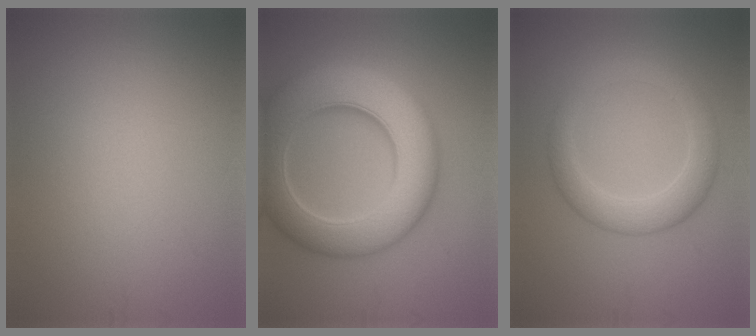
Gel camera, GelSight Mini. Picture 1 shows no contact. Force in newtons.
{"total": 11.4, "press": 11.4, "slide": 0.3}
{"total": 4.1, "press": 4.1, "slide": 0.2}